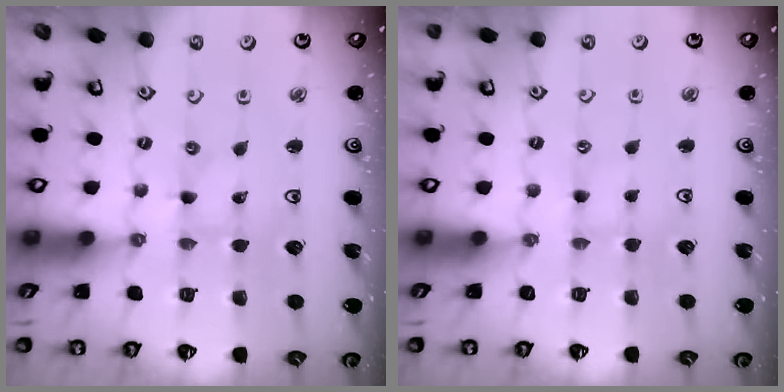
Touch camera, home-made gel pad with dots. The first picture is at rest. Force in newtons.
{"total": 1.0, "press": 0.9, "slide": 0.2}